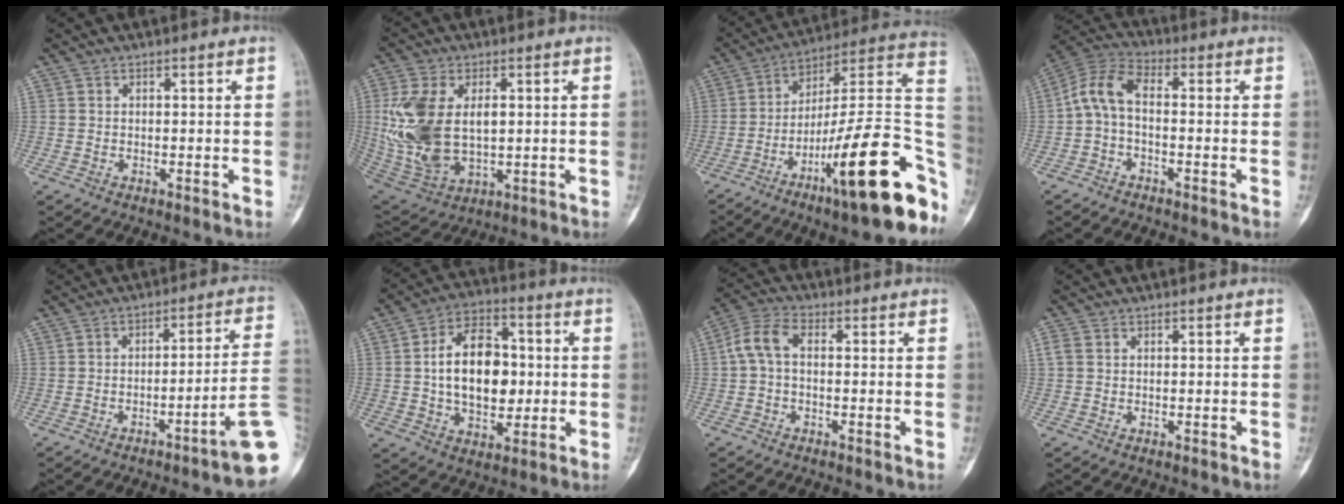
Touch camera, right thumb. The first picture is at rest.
{"total": 17.5, "force": [1.3, 10.7, 13.8], "torque": [-0.282, -0.011, 0.042]}
{"total": 27.4, "force": [-10.2, 6.1, 24.7], "torque": [-0.298, 0.056, -0.152]}
{"total": 7.1, "force": [-0.9, 3.7, 6.0], "torque": [-0.124, 0.029, -0.033]}
{"total": 11.3, "force": [-4.7, 0.4, 10.3], "torque": [-0.126, 0.035, -0.070]}
{"total": 16.4, "force": [0.5, 10.6, 12.5], "torque": [-0.172, 0.020, 0.009]}
{"total": 6.0, "force": [0.1, 3.5, 4.8], "torque": [-0.101, 0.021, -0.006]}
{"total": 1.4, "force": [0.3, 1.2, 0.8], "torque": [-0.022, 0.007, 0.008]}